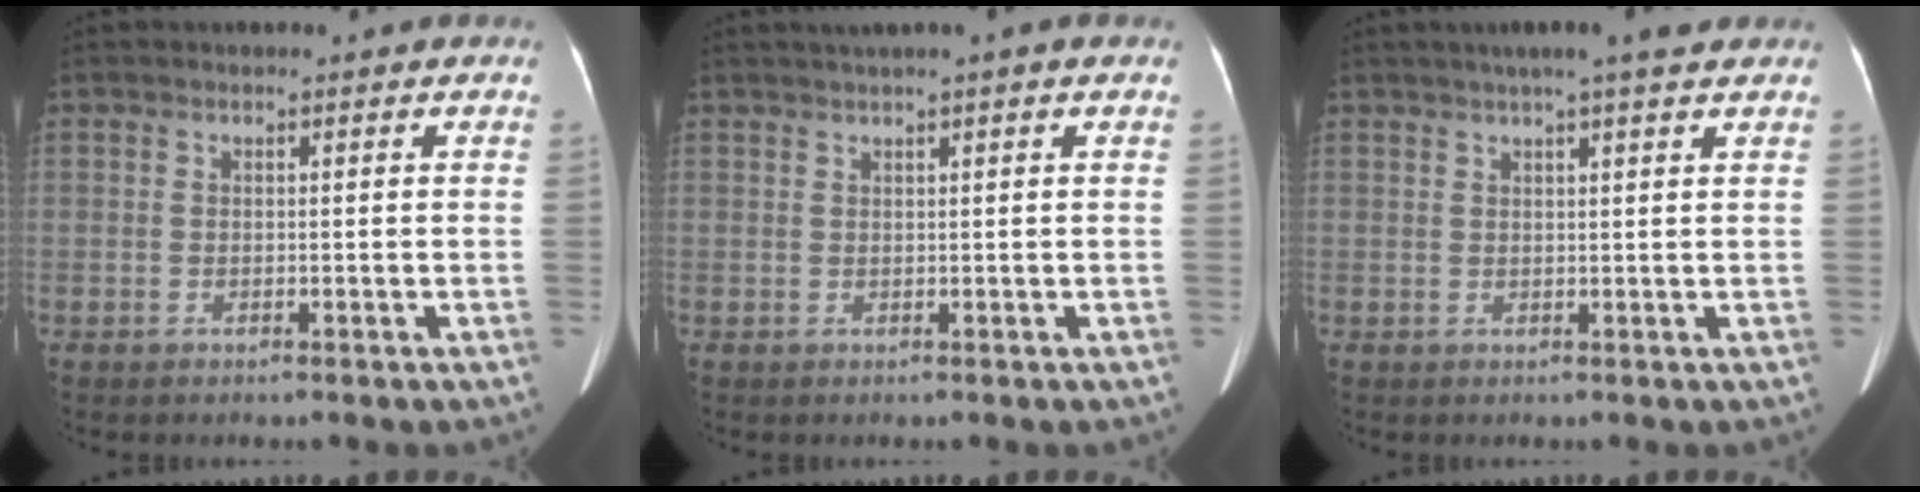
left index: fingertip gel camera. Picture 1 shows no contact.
{"total": 3.2, "force": [2.2, -0.2, 2.2], "torque": [-0.036, 0.025, 0.038]}
{"total": 7.2, "force": [5.8, 0.2, 4.3], "torque": [-0.061, 0.025, 0.073]}